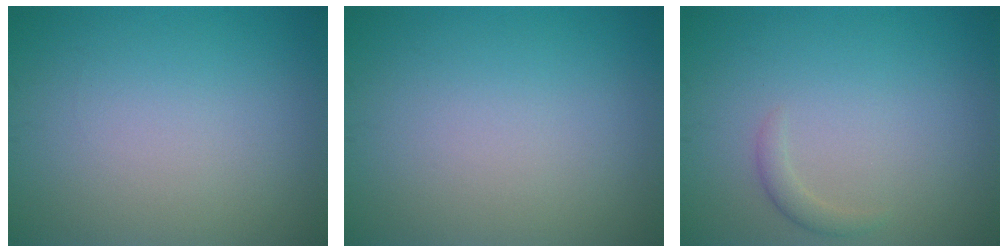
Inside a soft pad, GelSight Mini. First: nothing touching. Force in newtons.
{"total": 0.0}
{"total": 1.1, "press": 1.1, "slide": 0.0}